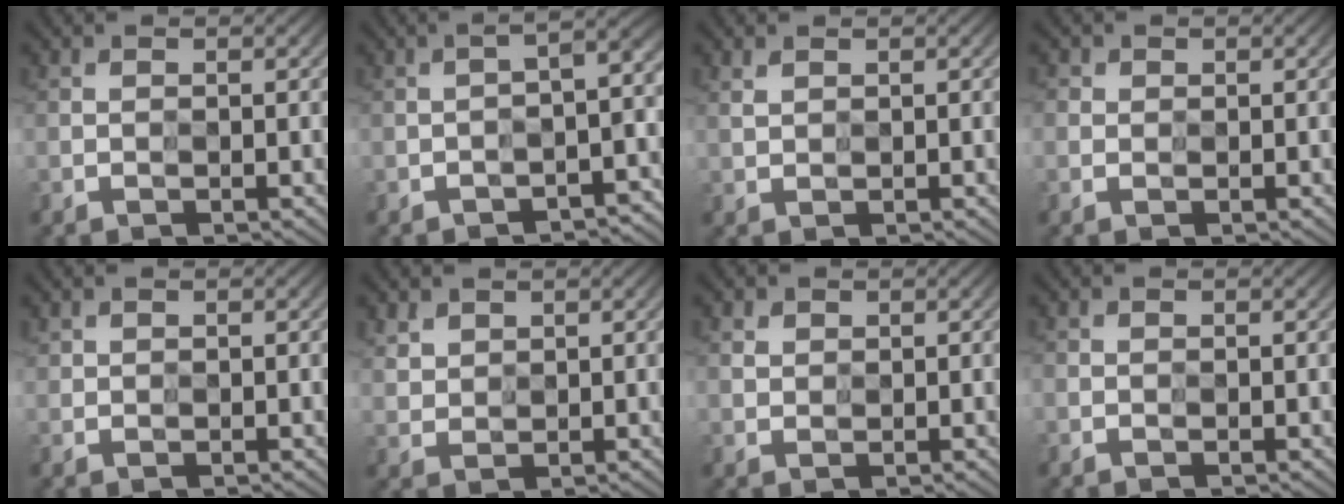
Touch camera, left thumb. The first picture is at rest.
{"total": 9.4, "force": [-4.0, 3.5, 7.8], "torque": [-0.086, 0.001, -0.046]}
{"total": 1.6, "force": [1.4, 0.7, 0.5], "torque": [-0.017, 0.003, 0.032]}
{"total": 1.5, "force": [0.7, 1.4, 0.1], "torque": [-0.003, 0.001, 0.008]}
{"total": 1.1, "force": [0.9, 0.6, 0.1], "torque": [-0.008, 0.001, 0.020]}
{"total": 3.3, "force": [2.6, 2.0, 0.2], "torque": [-0.019, 0.001, 0.061]}
{"total": 1.8, "force": [1.3, 1.2, -0.1], "torque": [-0.003, 0.001, 0.026]}
{"total": 0.6, "force": [-0.2, 0.4, 0.3], "torque": [-0.009, -0.001, -0.007]}